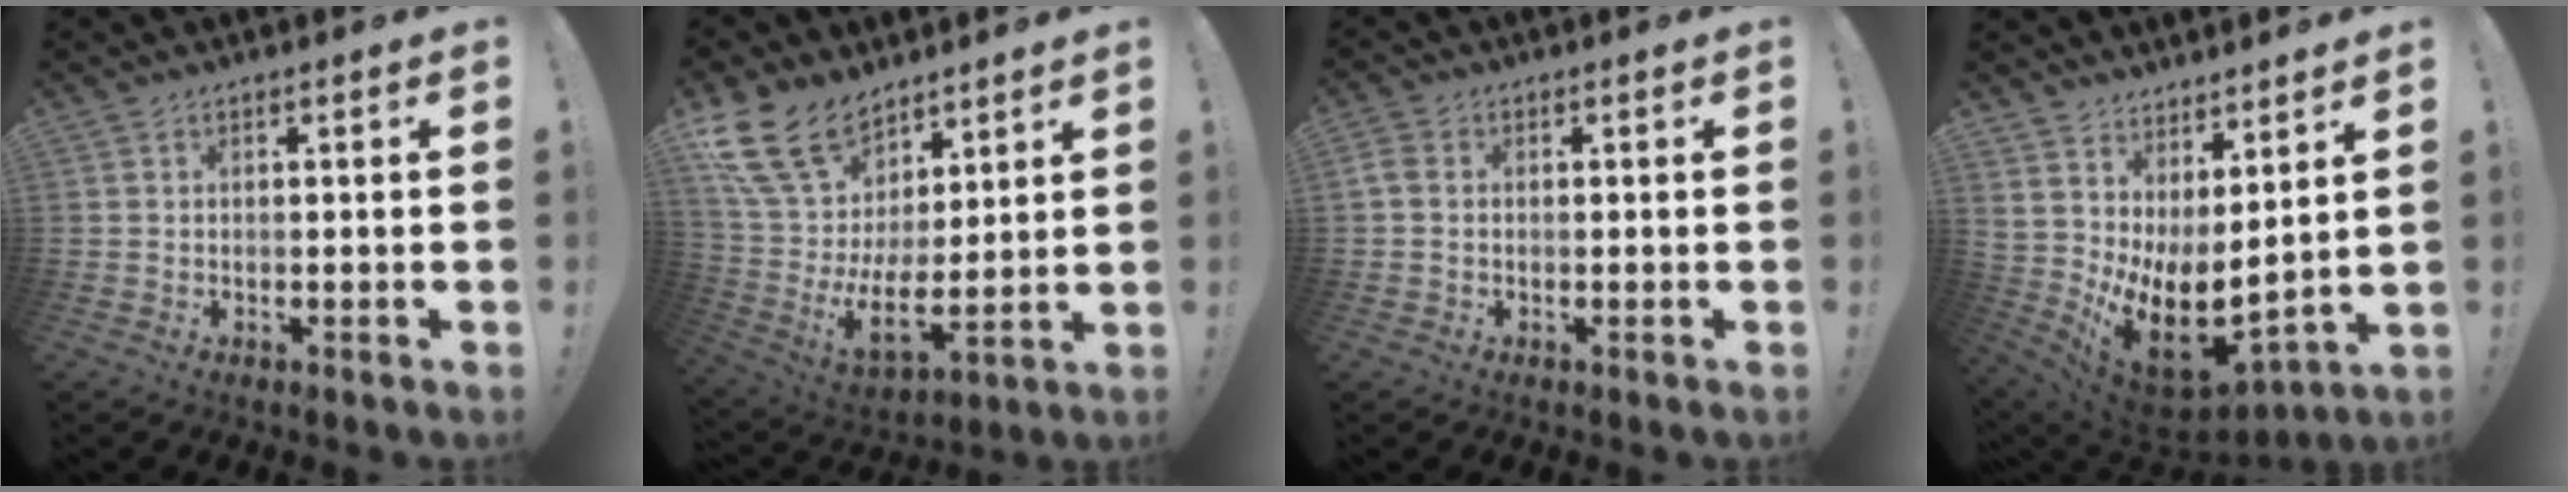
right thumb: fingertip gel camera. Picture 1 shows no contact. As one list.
[{"total": 17.0, "force": [9.6, 9.1, 10.7], "torque": [-0.239, -0.078, 0.177]}, {"total": 3.6, "force": [0.1, 2.9, 2.1], "torque": [-0.047, 0.007, 0.005]}, {"total": 10.9, "force": [-0.6, 5.0, 9.6], "torque": [-0.132, -0.031, 0.003]}]